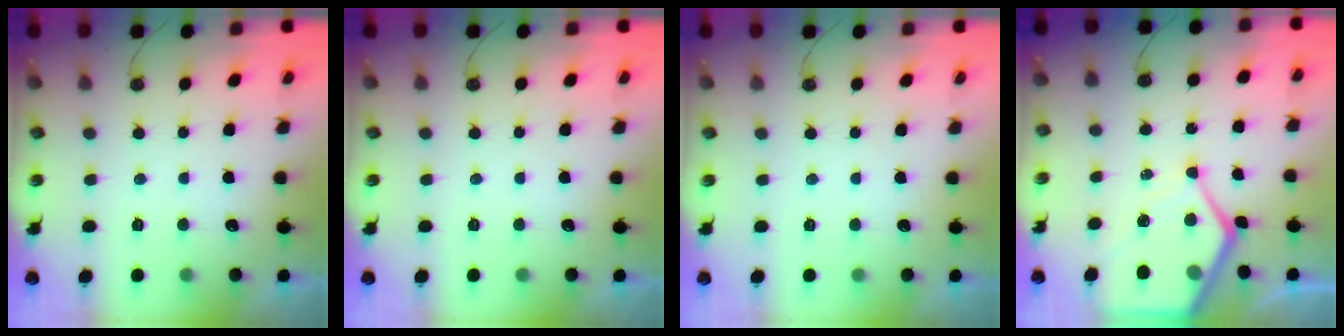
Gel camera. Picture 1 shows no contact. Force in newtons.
{"total": 0.0}
{"total": 0.0}
{"total": 11.5, "press": 11.5, "slide": 1.0}